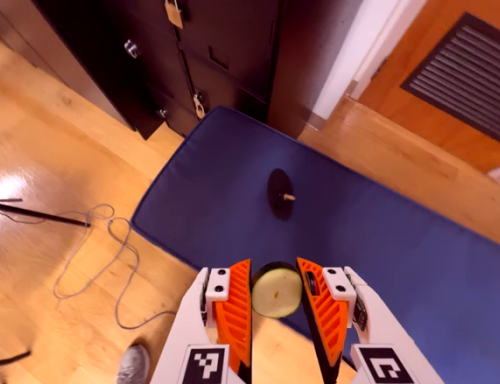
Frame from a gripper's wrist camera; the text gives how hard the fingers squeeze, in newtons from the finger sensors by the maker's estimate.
{"total": 10.5, "left": 10.3, "right": 10.6}